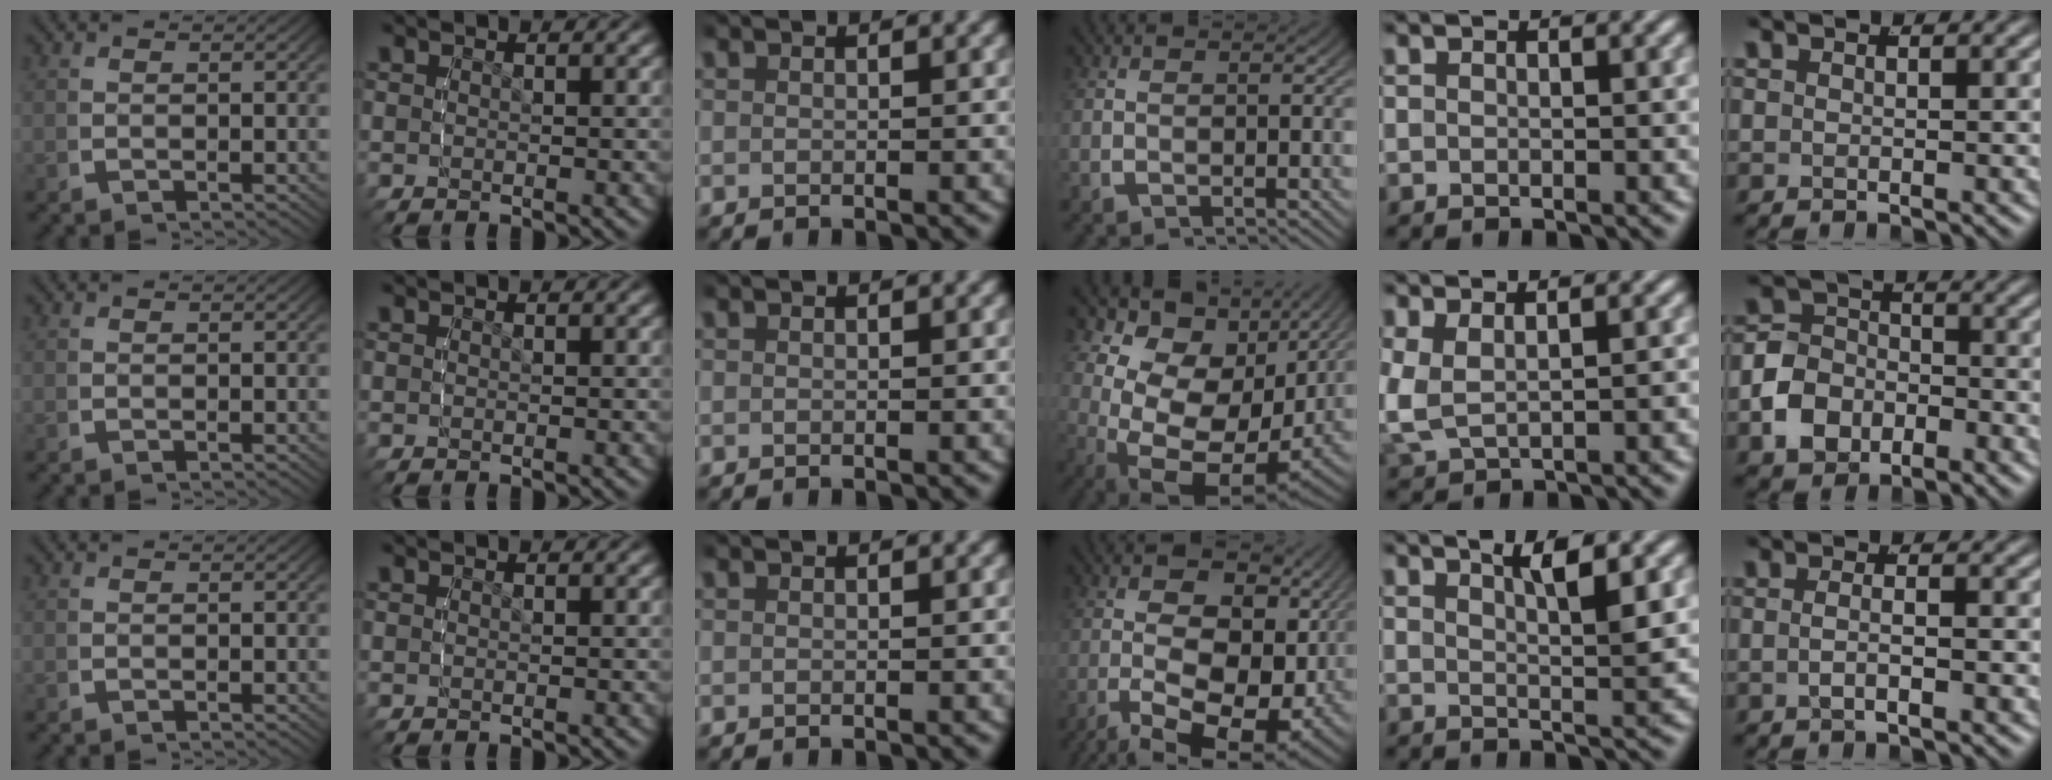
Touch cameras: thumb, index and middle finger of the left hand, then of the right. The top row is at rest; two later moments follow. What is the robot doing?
{"motion": "lift_and_place", "object": "sponge"}